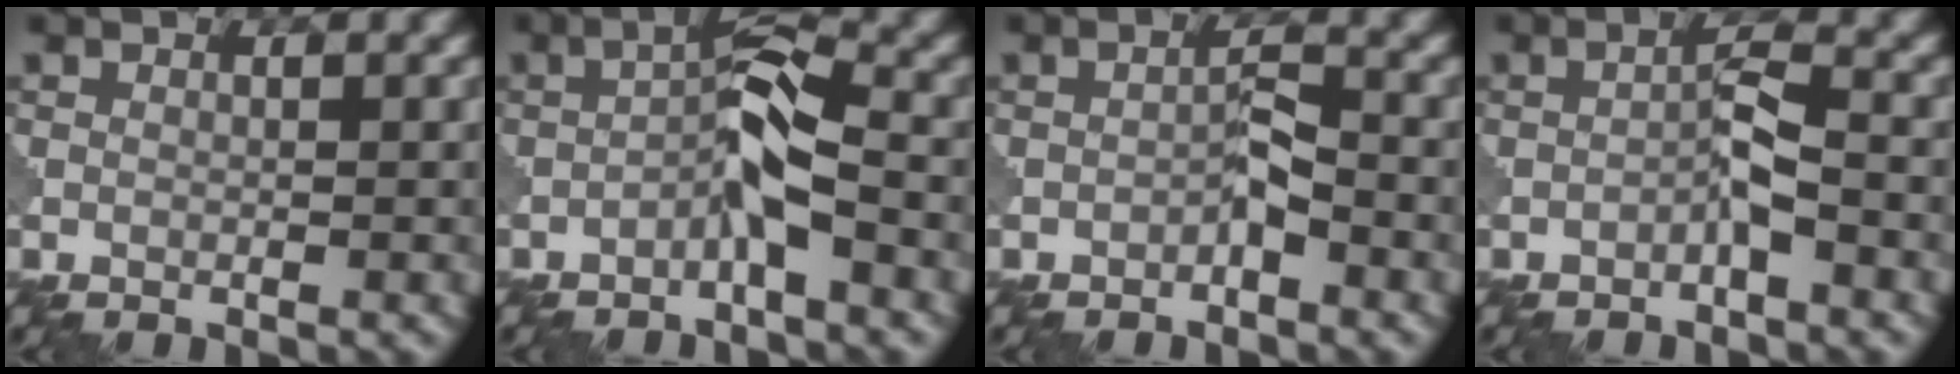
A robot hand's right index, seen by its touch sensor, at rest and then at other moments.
{"total": 4.0, "force": [-1.6, 0.6, 3.6], "torque": [-0.067, 0.017, -0.036]}
{"total": 1.8, "force": [-1.0, 0.4, 1.4], "torque": [-0.026, 0.008, -0.020]}
{"total": 2.3, "force": [-1.1, 0.3, 2.0], "torque": [-0.037, 0.013, -0.024]}